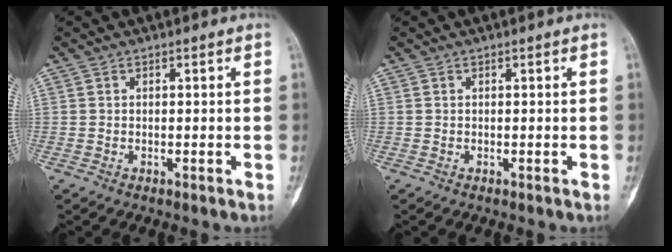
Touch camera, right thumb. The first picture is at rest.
{"total": 0.0}